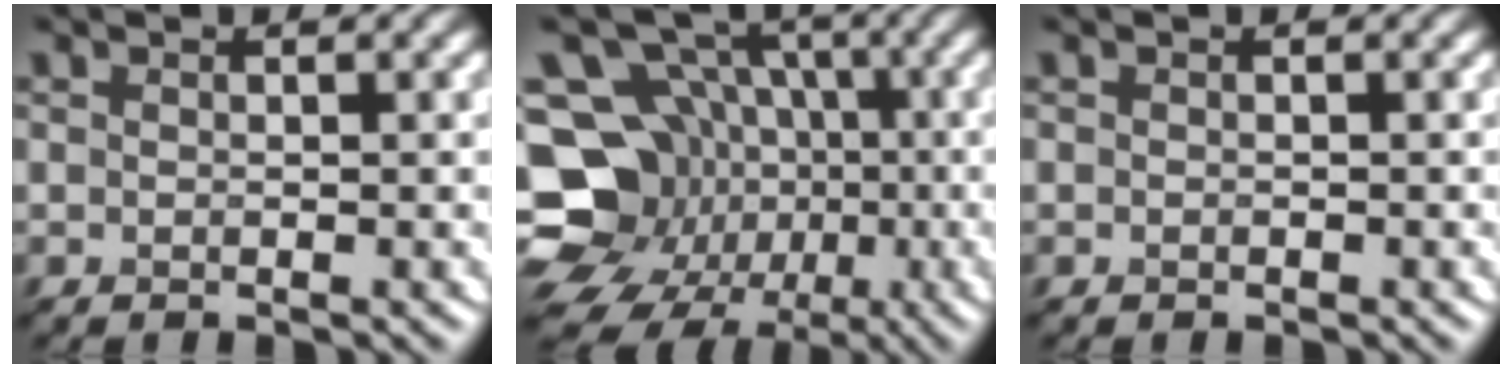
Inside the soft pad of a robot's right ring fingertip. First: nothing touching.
{"total": 16.1, "force": [-4.0, 14.2, 6.4], "torque": [-0.147, 0.003, -0.090]}
{"total": 0.0}